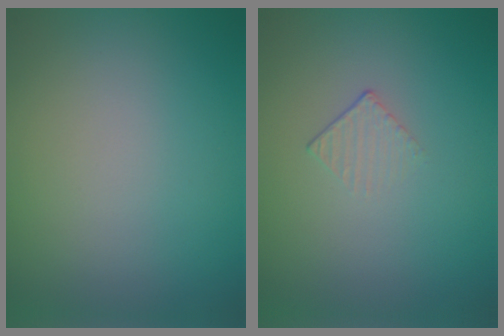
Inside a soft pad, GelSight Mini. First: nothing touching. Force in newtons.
{"total": 1.2, "press": 0.4, "slide": 1.2}